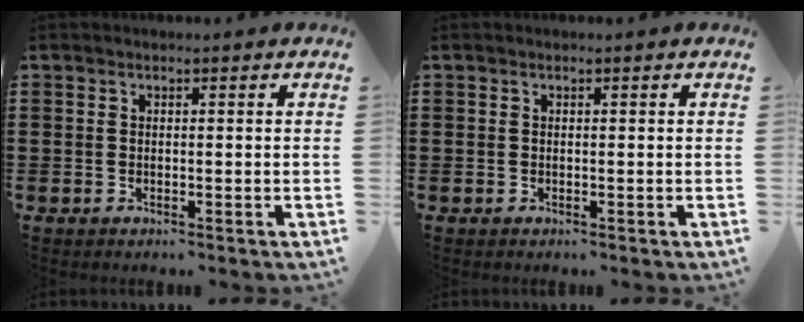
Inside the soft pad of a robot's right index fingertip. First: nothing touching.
{"total": 0.0}